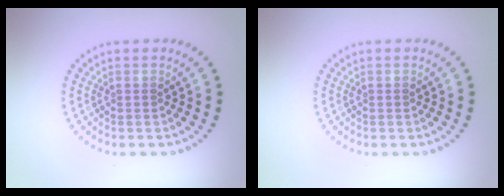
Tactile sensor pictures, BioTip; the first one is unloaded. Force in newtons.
{"total": 0.0}